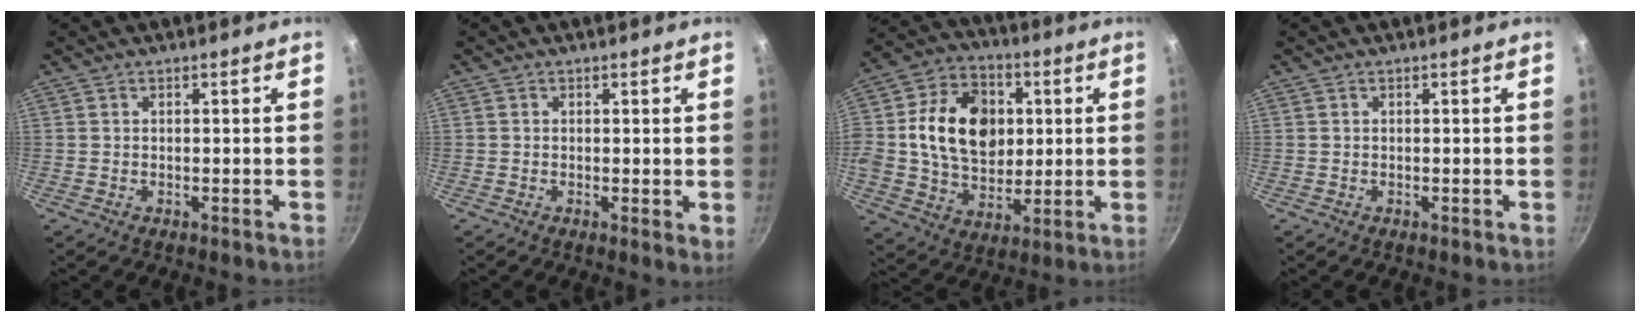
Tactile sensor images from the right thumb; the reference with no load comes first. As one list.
[{"total": 1.5, "force": [0.3, 0.6, 1.3], "torque": [-0.018, -0.006, 0.001]}, {"total": 20.0, "force": [2.5, 15.1, 12.9], "torque": [-0.191, 0.016, 0.038]}, {"total": 0.0}]